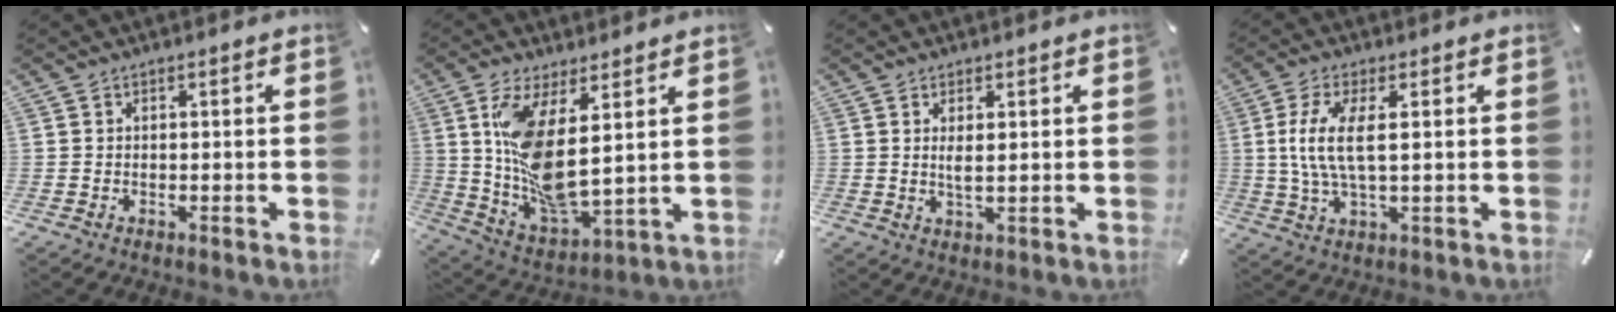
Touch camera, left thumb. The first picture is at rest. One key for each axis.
{"total": 12.9, "fx": 5.1, "fy": 4.7, "fz": 10.9, "tx": -0.237, "ty": -0.048, "tz": 0.092}
{"total": 2.8, "fx": 0.7, "fy": 0.6, "fz": 2.6, "tx": -0.061, "ty": -0.005, "tz": 0.009}
{"total": 9.2, "fx": 1.4, "fy": 3.0, "fz": 8.5, "tx": -0.189, "ty": -0.010, "tz": 0.018}